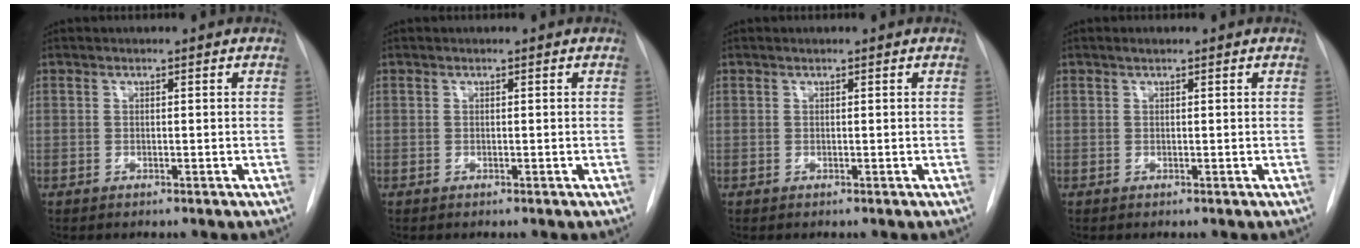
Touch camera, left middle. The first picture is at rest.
{"total": 0.0}
{"total": 0.0}
{"total": 0.6, "force": [0.5, 0.1, 0.3], "torque": [-0.011, 0.001, 0.009]}